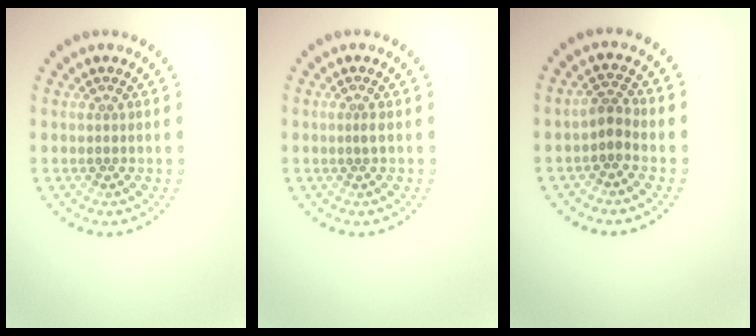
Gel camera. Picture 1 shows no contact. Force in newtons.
{"total": 0.9, "press": 0.5, "slide": 0.7}
{"total": 1.6, "press": 1.3, "slide": 0.9}